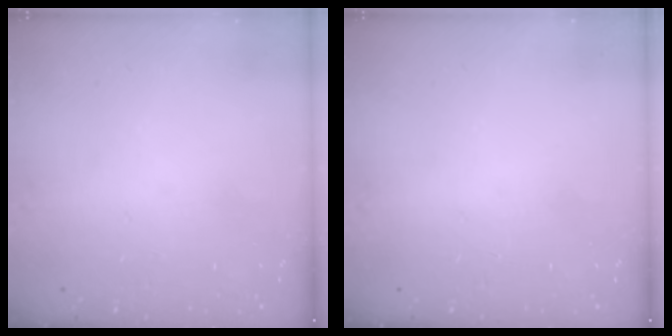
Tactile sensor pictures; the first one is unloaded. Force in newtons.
{"total": 0.0}